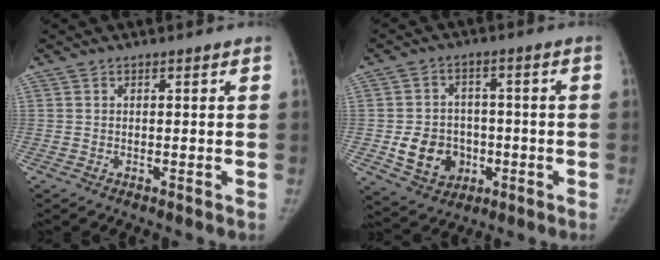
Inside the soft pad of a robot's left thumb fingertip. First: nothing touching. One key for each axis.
{"total": 10.3, "fx": -2.5, "fy": 8.7, "fz": 5.0, "tx": -0.048, "ty": 0.011, "tz": -0.031}